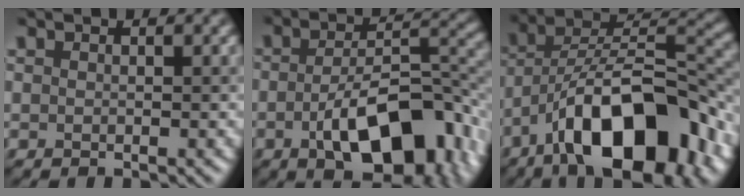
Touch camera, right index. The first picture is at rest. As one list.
[{"total": 11.2, "force": [-4.1, 5.0, 9.1], "torque": [-0.143, -0.001, -0.067]}, {"total": 13.6, "force": [-7.2, 5.5, 10.1], "torque": [-0.145, 0.008, -0.128]}]